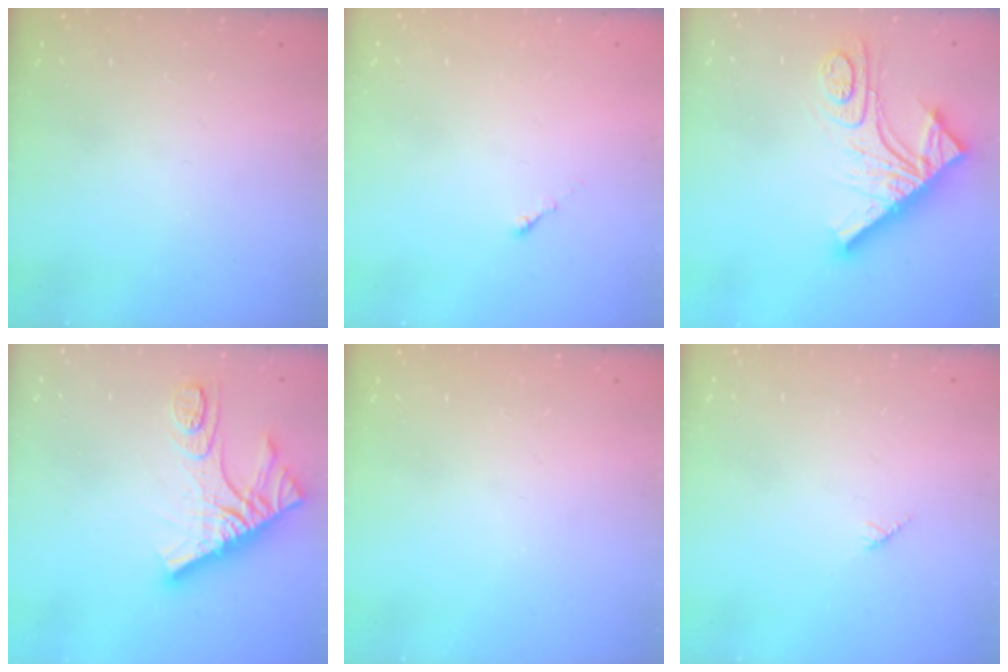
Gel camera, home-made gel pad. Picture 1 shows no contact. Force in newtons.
{"total": 0.0}
{"total": 16.3, "press": 16.3, "slide": 1.5}
{"total": 14.9, "press": 14.9, "slide": 1.1}
{"total": 0.0}
{"total": 2.7, "press": 2.7, "slide": 0.2}